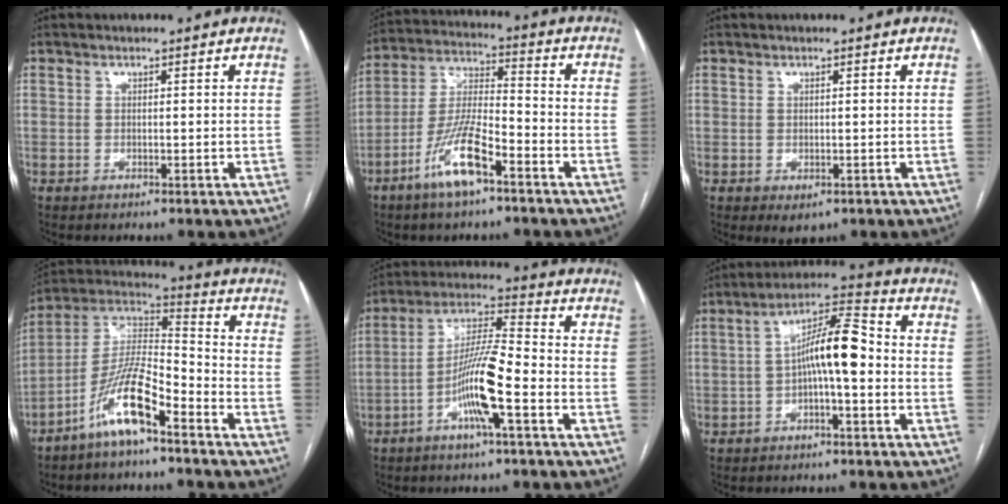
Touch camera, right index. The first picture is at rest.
{"total": 11.0, "force": [-6.3, 2.3, 8.7], "torque": [-0.183, -0.004, -0.120]}
{"total": 1.9, "force": [-0.7, 1.3, 1.3], "torque": [-0.012, -0.002, 0.000]}
{"total": 12.0, "force": [-7.3, 2.1, 9.2], "torque": [-0.190, 0.008, -0.141]}
{"total": 10.7, "force": [-4.1, 0.7, 9.8], "torque": [-0.191, 0.008, -0.080]}
{"total": 9.0, "force": [-1.0, 1.8, 8.7], "torque": [-0.151, 0.033, -0.019]}